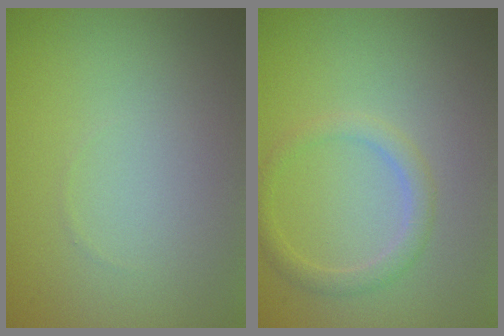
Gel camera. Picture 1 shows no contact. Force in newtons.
{"total": 1.9, "press": 1.9, "slide": 0.2}